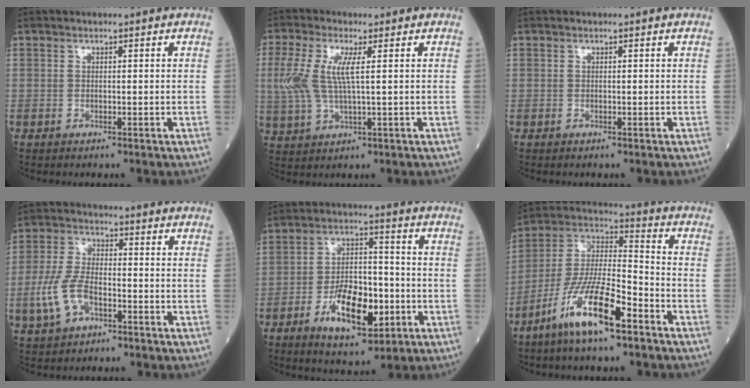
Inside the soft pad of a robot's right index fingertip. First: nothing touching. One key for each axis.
{"total": 7.6, "fx": 1.4, "fy": 2.0, "fz": 7.2, "tx": -0.182, "ty": 0.005, "tz": 0.030}
{"total": 0.0}
{"total": 7.8, "fx": -2.9, "fy": 3.9, "fz": 6.1, "tx": -0.145, "ty": 0.006, "tz": -0.056}
{"total": 11.7, "fx": -4.4, "fy": 5.0, "fz": 9.6, "tx": -0.175, "ty": 0.006, "tz": -0.070}
{"total": 14.1, "fx": -8.0, "fy": 2.3, "fz": 11.3, "tx": -0.228, "ty": -0.014, "tz": -0.154}